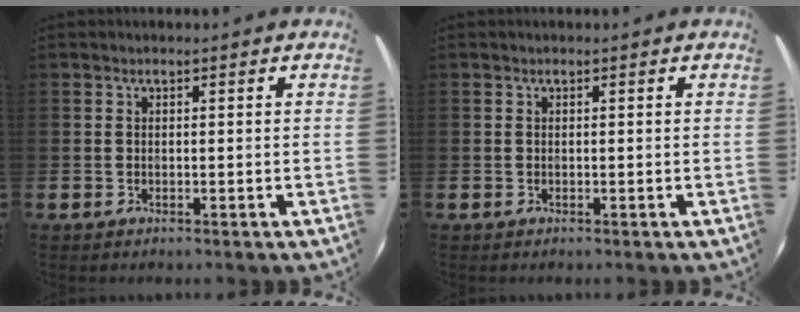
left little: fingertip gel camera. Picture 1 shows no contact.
{"total": 0.0}